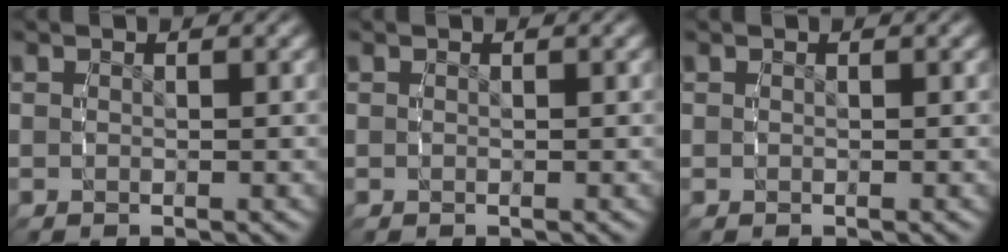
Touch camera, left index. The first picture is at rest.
{"total": 0.0}
{"total": 0.0}